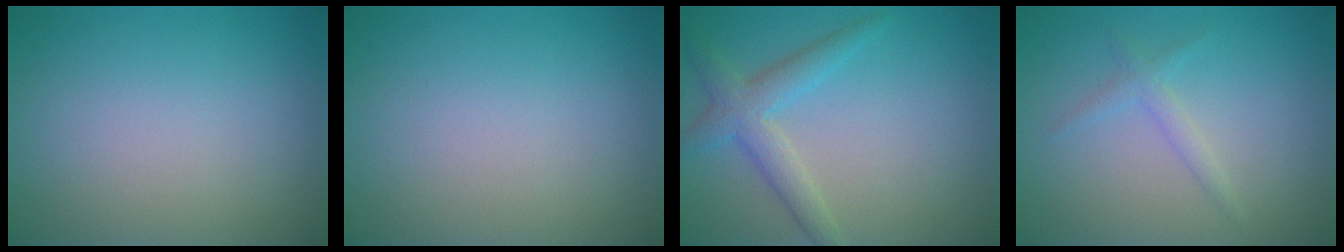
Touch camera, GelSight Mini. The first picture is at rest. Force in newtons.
{"total": 0.0}
{"total": 3.3, "press": 3.2, "slide": 0.3}
{"total": 1.4, "press": 1.4, "slide": 0.1}